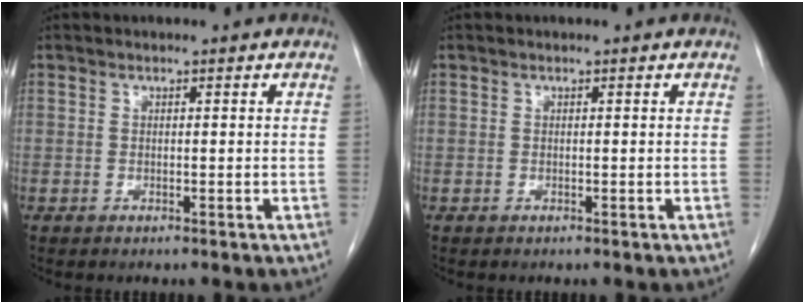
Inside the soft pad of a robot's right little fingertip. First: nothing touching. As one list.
[{"total": 0.0}]